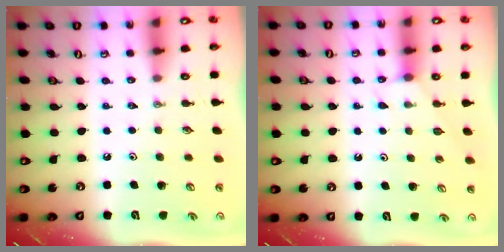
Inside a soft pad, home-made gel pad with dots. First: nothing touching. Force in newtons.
{"total": 2.7, "press": 2.7, "slide": 0.3}